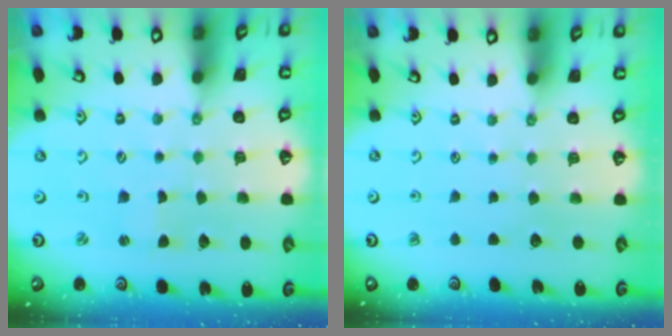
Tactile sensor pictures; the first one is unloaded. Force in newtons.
{"total": 0.0}